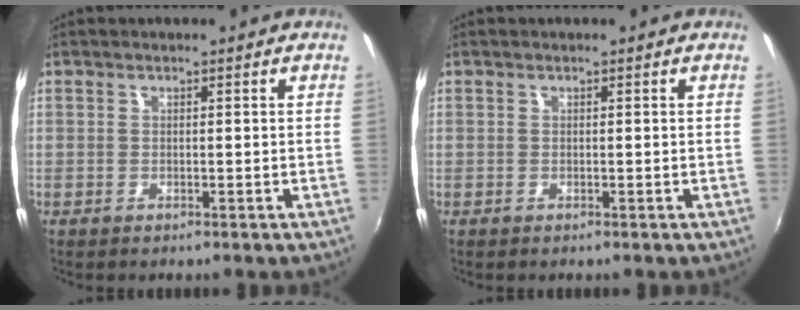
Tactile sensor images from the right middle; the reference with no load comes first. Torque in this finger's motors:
{"motor_torque": [0.00, 0.00, 0.00, 0.00]}